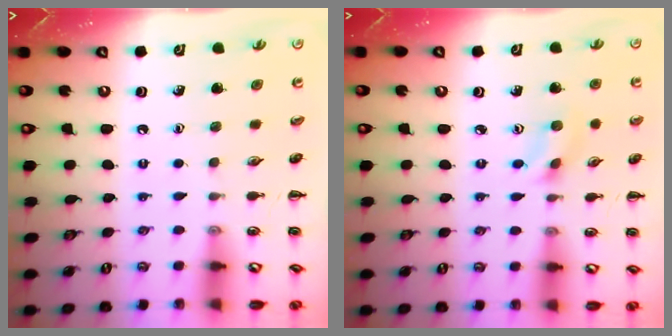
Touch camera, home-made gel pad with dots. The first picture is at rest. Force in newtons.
{"total": 2.7, "press": 2.6, "slide": 0.8}